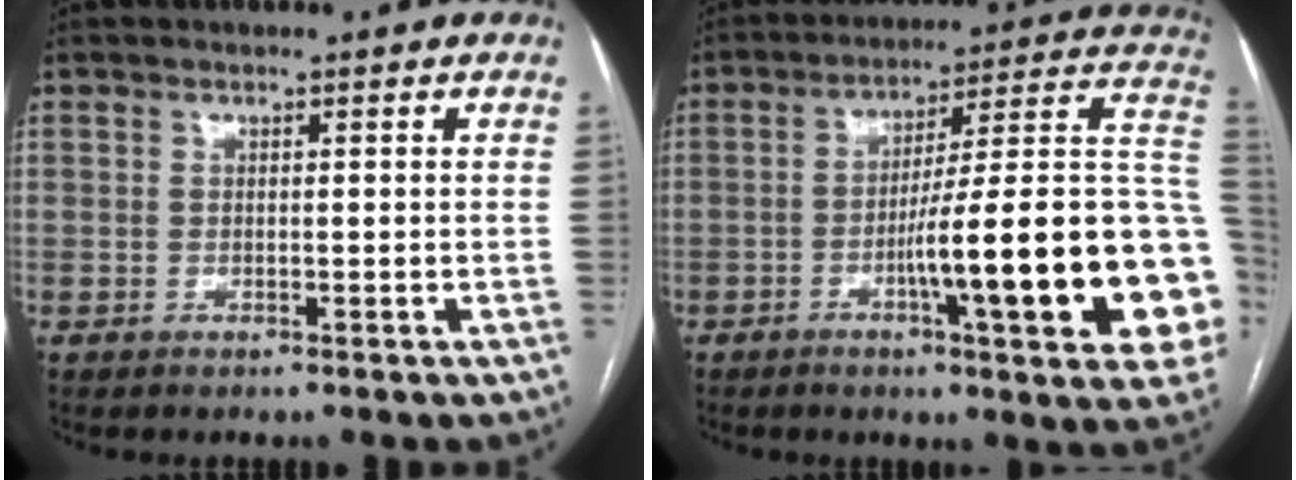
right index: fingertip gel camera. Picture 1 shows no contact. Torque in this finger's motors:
{"motor_torque": [1.41, -0.73, 0.86, 0.19]}